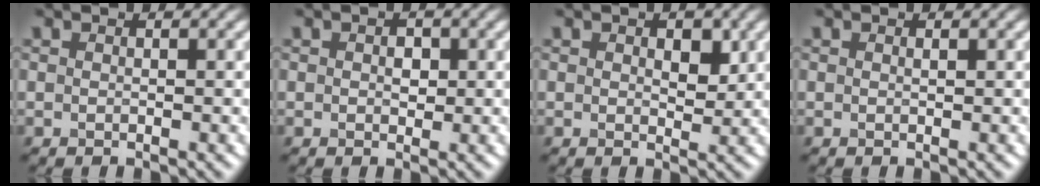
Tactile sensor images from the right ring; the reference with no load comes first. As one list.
[{"total": 1.3, "force": [0.2, 0.9, 0.9], "torque": [-0.012, 0.000, 0.001]}, {"total": 2.1, "force": [0.6, 1.2, 1.6], "torque": [-0.019, -0.005, 0.011]}, {"total": 0.0}]